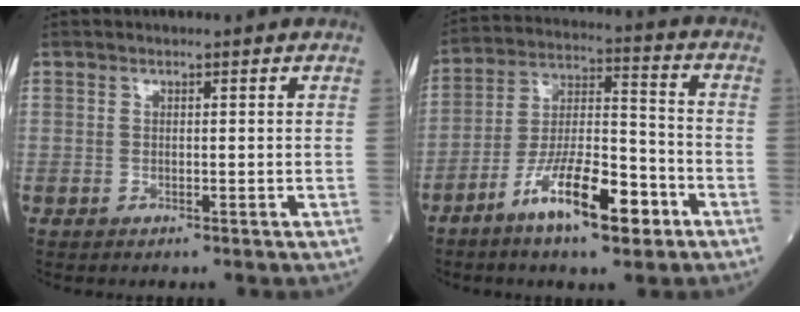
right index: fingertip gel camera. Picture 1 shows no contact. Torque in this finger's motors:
{"motor_torque": [1.31, -0.83, 0.27, 0.06]}